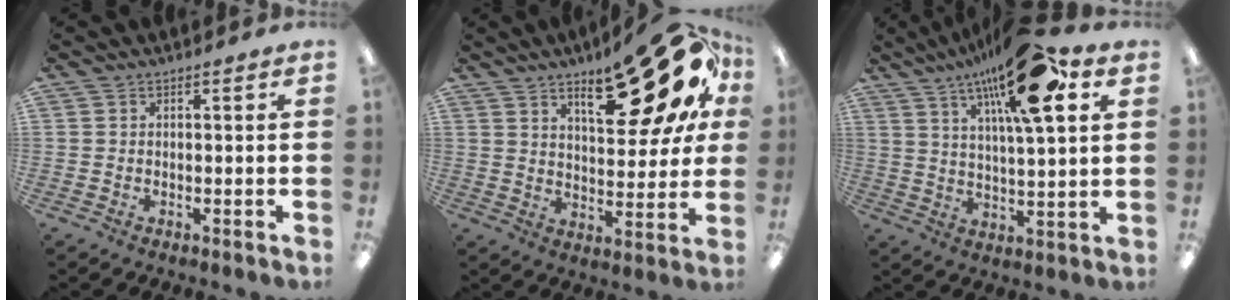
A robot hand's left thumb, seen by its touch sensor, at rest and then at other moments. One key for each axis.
{"total": 23.1, "fx": 14.3, "fy": 8.0, "fz": 16.3, "tx": -0.214, "ty": -0.093, "tz": 0.226}
{"total": 20.7, "fx": 11.4, "fy": 6.2, "fz": 16.2, "tx": -0.250, "ty": -0.046, "tz": 0.176}